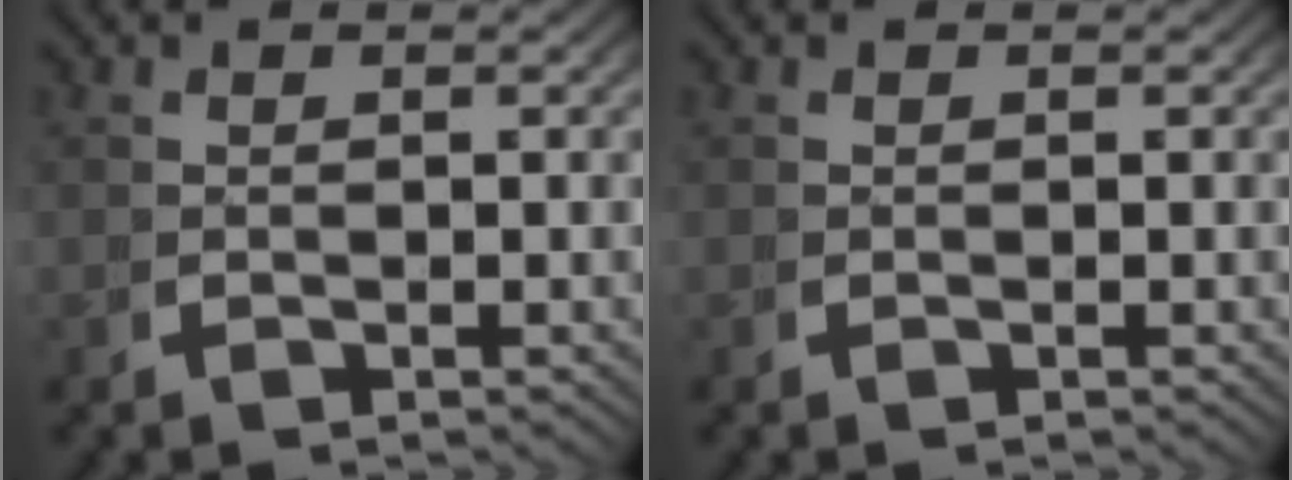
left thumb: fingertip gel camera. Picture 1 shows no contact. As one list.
[{"total": 0.0}]